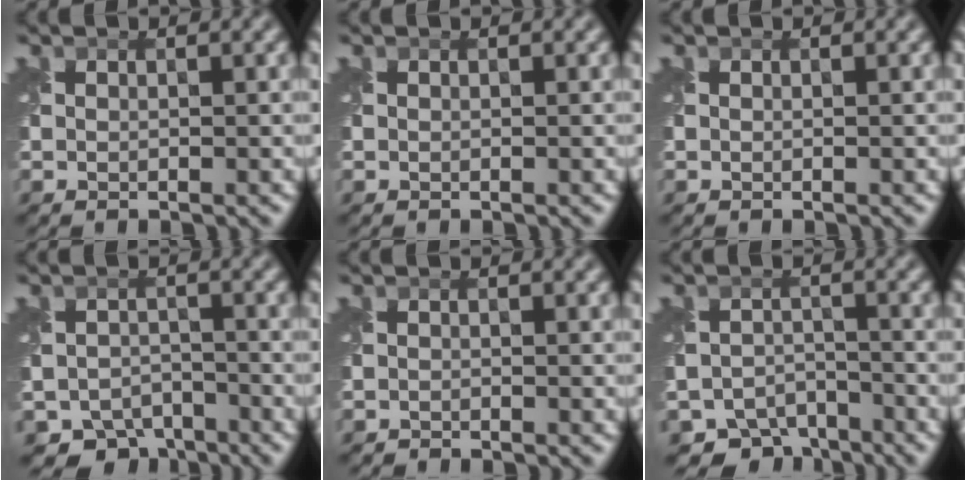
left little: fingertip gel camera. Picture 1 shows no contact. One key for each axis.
{"total": 0.0}
{"total": 0.0}
{"total": 4.7, "fx": -3.7, "fy": 2.6, "fz": 0.8, "tx": -0.003, "ty": -0.010, "tz": -0.062}
{"total": 0.6, "fx": -0.6, "fy": 0.1, "fz": -0.1, "tx": 0.003, "ty": -0.005, "tz": -0.013}
{"total": 5.2, "fx": -4.5, "fy": 2.6, "fz": 0.9, "tx": -0.006, "ty": -0.013, "tz": -0.073}